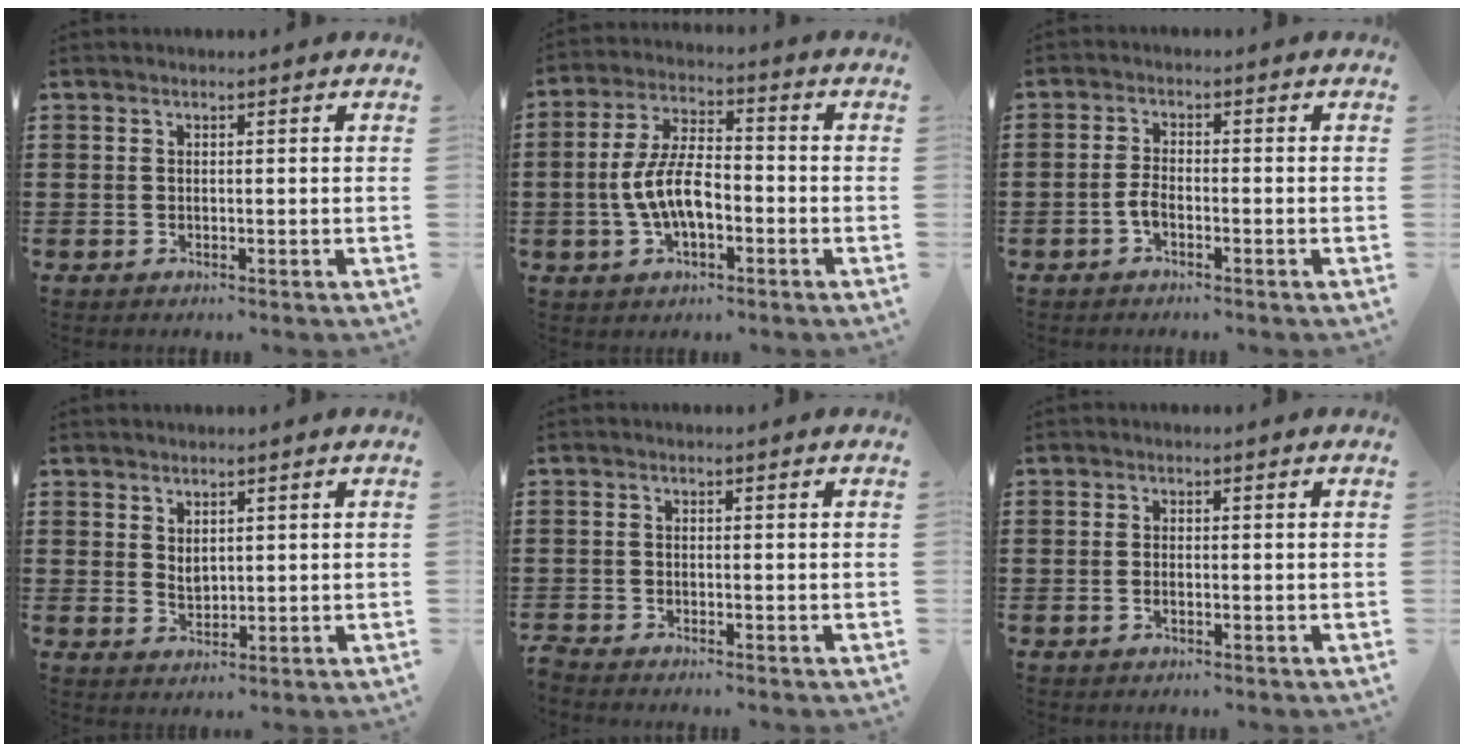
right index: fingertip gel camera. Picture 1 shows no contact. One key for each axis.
{"total": 8.2, "fx": -1.9, "fy": 3.6, "fz": 7.1, "tx": -0.162, "ty": -0.001, "tz": -0.045}
{"total": 2.5, "fx": -1.2, "fy": 0.9, "fz": 2.0, "tx": -0.052, "ty": -0.001, "tz": -0.028}
{"total": 1.9, "fx": 1.4, "fy": 1.1, "fz": 0.8, "tx": -0.017, "ty": 0.004, "tz": 0.026}
{"total": 1.3, "fx": -1.3, "fy": 0.0, "fz": 0.0, "tx": -0.003, "ty": 0.002, "tz": -0.027}
{"total": 0.8, "fx": -0.3, "fy": 0.3, "fz": 0.7, "tx": -0.014, "ty": -0.005, "tz": -0.003}